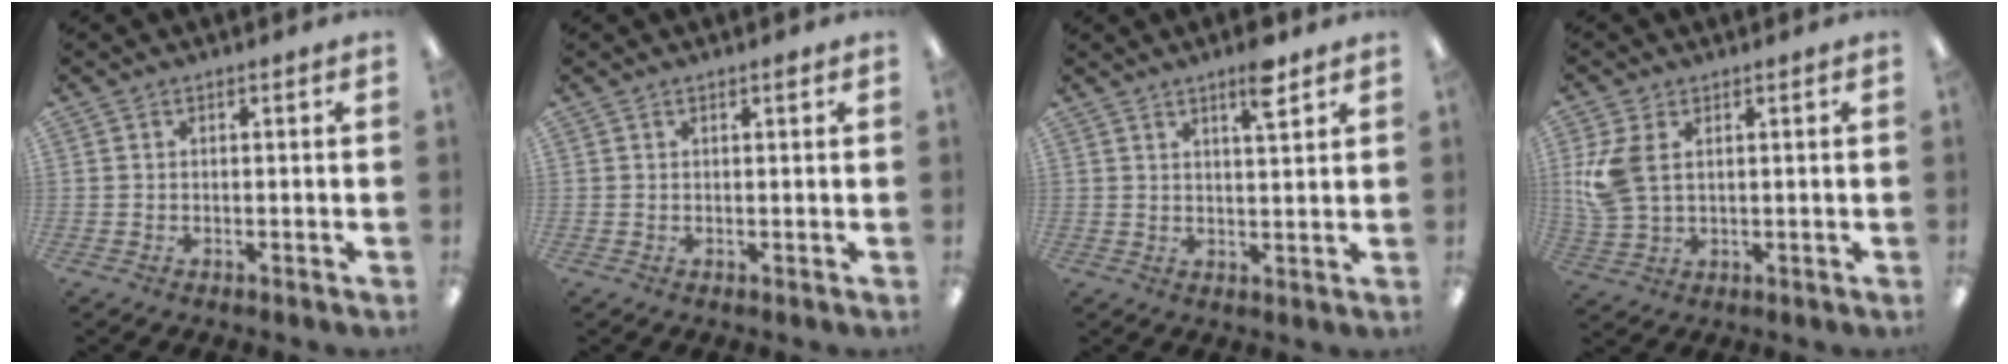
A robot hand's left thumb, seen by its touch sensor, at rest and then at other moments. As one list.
[{"total": 1.0, "force": [0.8, 0.2, 0.6], "torque": [-0.005, -0.004, 0.012]}, {"total": 6.5, "force": [4.3, 1.4, 4.6], "torque": [-0.069, -0.016, 0.067]}, {"total": 7.7, "force": [2.1, 4.9, 5.6], "torque": [-0.134, -0.001, 0.038]}]